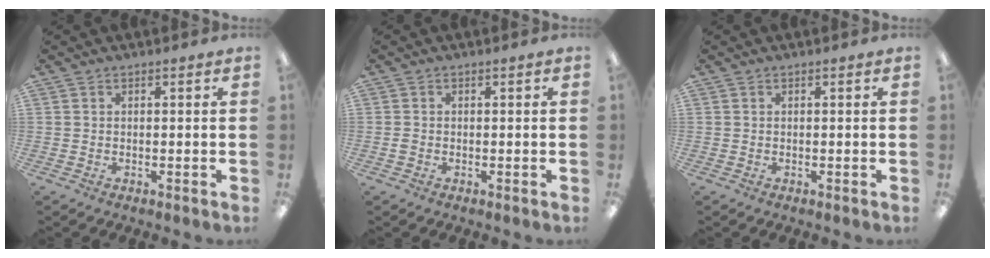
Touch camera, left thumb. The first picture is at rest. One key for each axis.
{"total": 0.8, "fx": -0.3, "fy": 0.6, "fz": 0.5, "tx": -0.009, "ty": 0.002, "tz": -0.008}
{"total": 0.0}